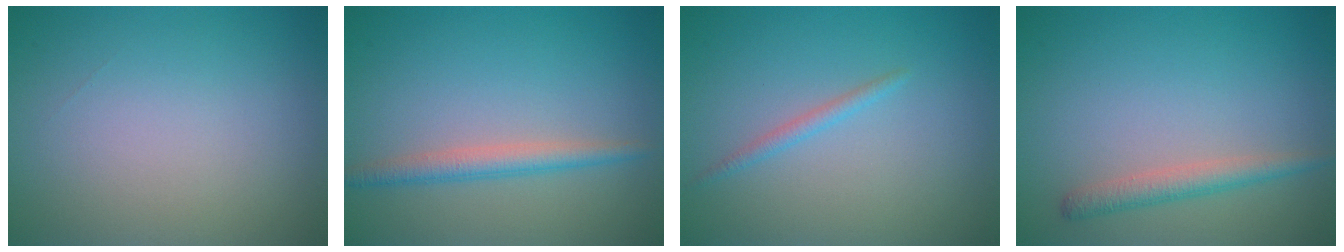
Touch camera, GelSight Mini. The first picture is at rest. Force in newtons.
{"total": 2.4, "press": 2.4, "slide": 0.0}
{"total": 1.0, "press": 1.0, "slide": 0.1}
{"total": 2.1, "press": 2.1, "slide": 0.1}